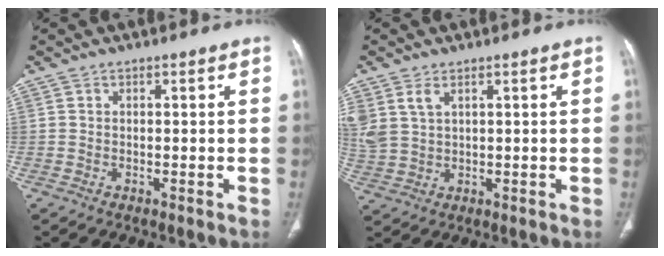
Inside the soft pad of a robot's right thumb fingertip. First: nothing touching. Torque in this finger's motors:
{"motor_torque": [-0.06, 0.11, 0.55, -0.40, 0.14]}